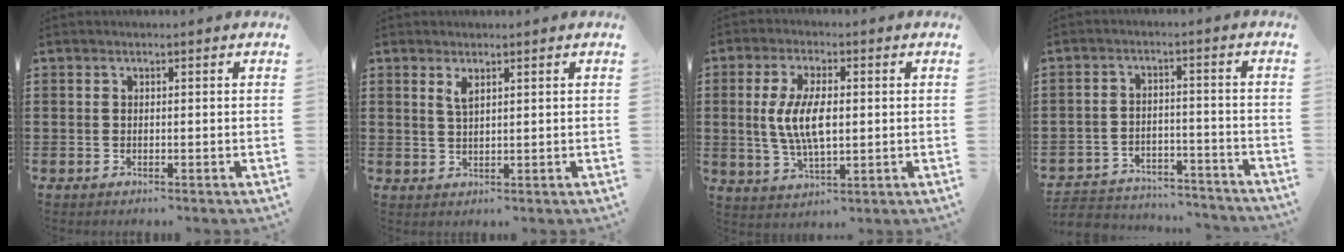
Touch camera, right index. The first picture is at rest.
{"total": 2.0, "force": [1.2, 0.5, 1.4], "torque": [-0.031, 0.002, 0.022]}
{"total": 7.8, "force": [0.2, 3.3, 7.1], "torque": [-0.155, 0.003, -0.002]}
{"total": 4.1, "force": [-4.0, 1.0, 0.4], "torque": [-0.019, 0.007, -0.086]}